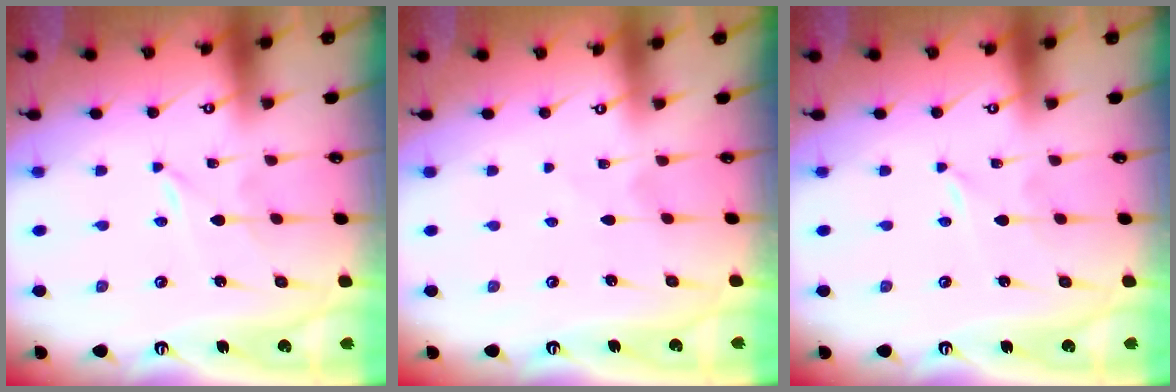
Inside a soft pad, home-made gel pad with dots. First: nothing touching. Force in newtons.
{"total": 1.6, "press": 1.6, "slide": 0.2}
{"total": 0.0}